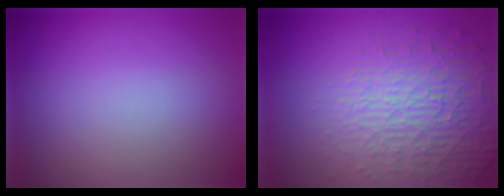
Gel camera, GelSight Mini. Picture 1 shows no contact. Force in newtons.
{"total": 6.4, "press": 5.0, "slide": 4.0}